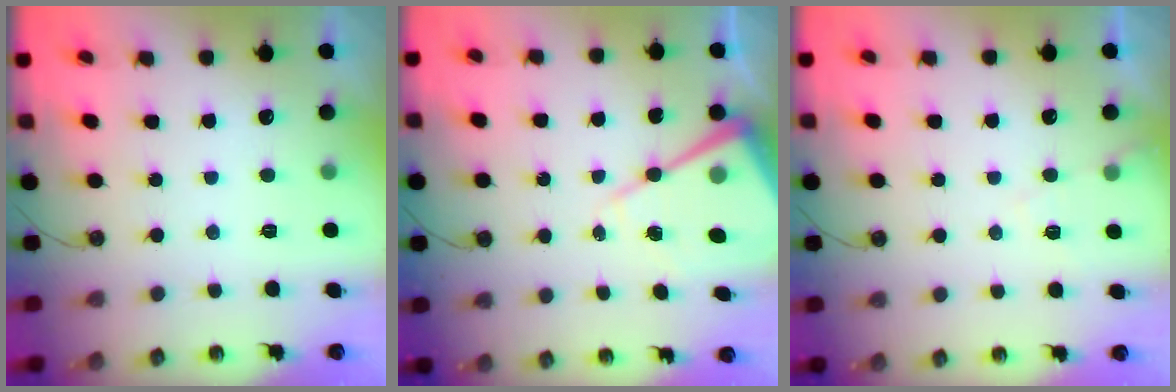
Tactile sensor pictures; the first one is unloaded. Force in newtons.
{"total": 12.6, "press": 12.5, "slide": 1.1}
{"total": 5.9, "press": 5.8, "slide": 0.8}